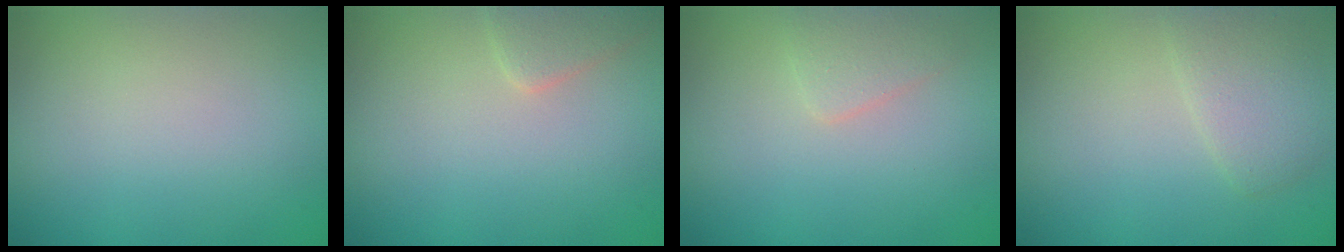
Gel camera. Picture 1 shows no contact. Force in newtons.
{"total": 1.8, "press": 1.8, "slide": 0.1}
{"total": 1.6, "press": 1.6, "slide": 0.0}
{"total": 2.6, "press": 2.6, "slide": 0.2}